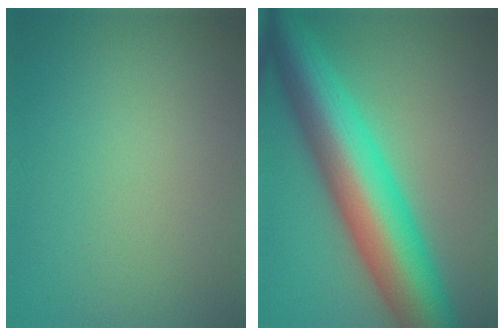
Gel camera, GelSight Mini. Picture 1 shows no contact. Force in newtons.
{"total": 12.3, "press": 12.3, "slide": 0.1}